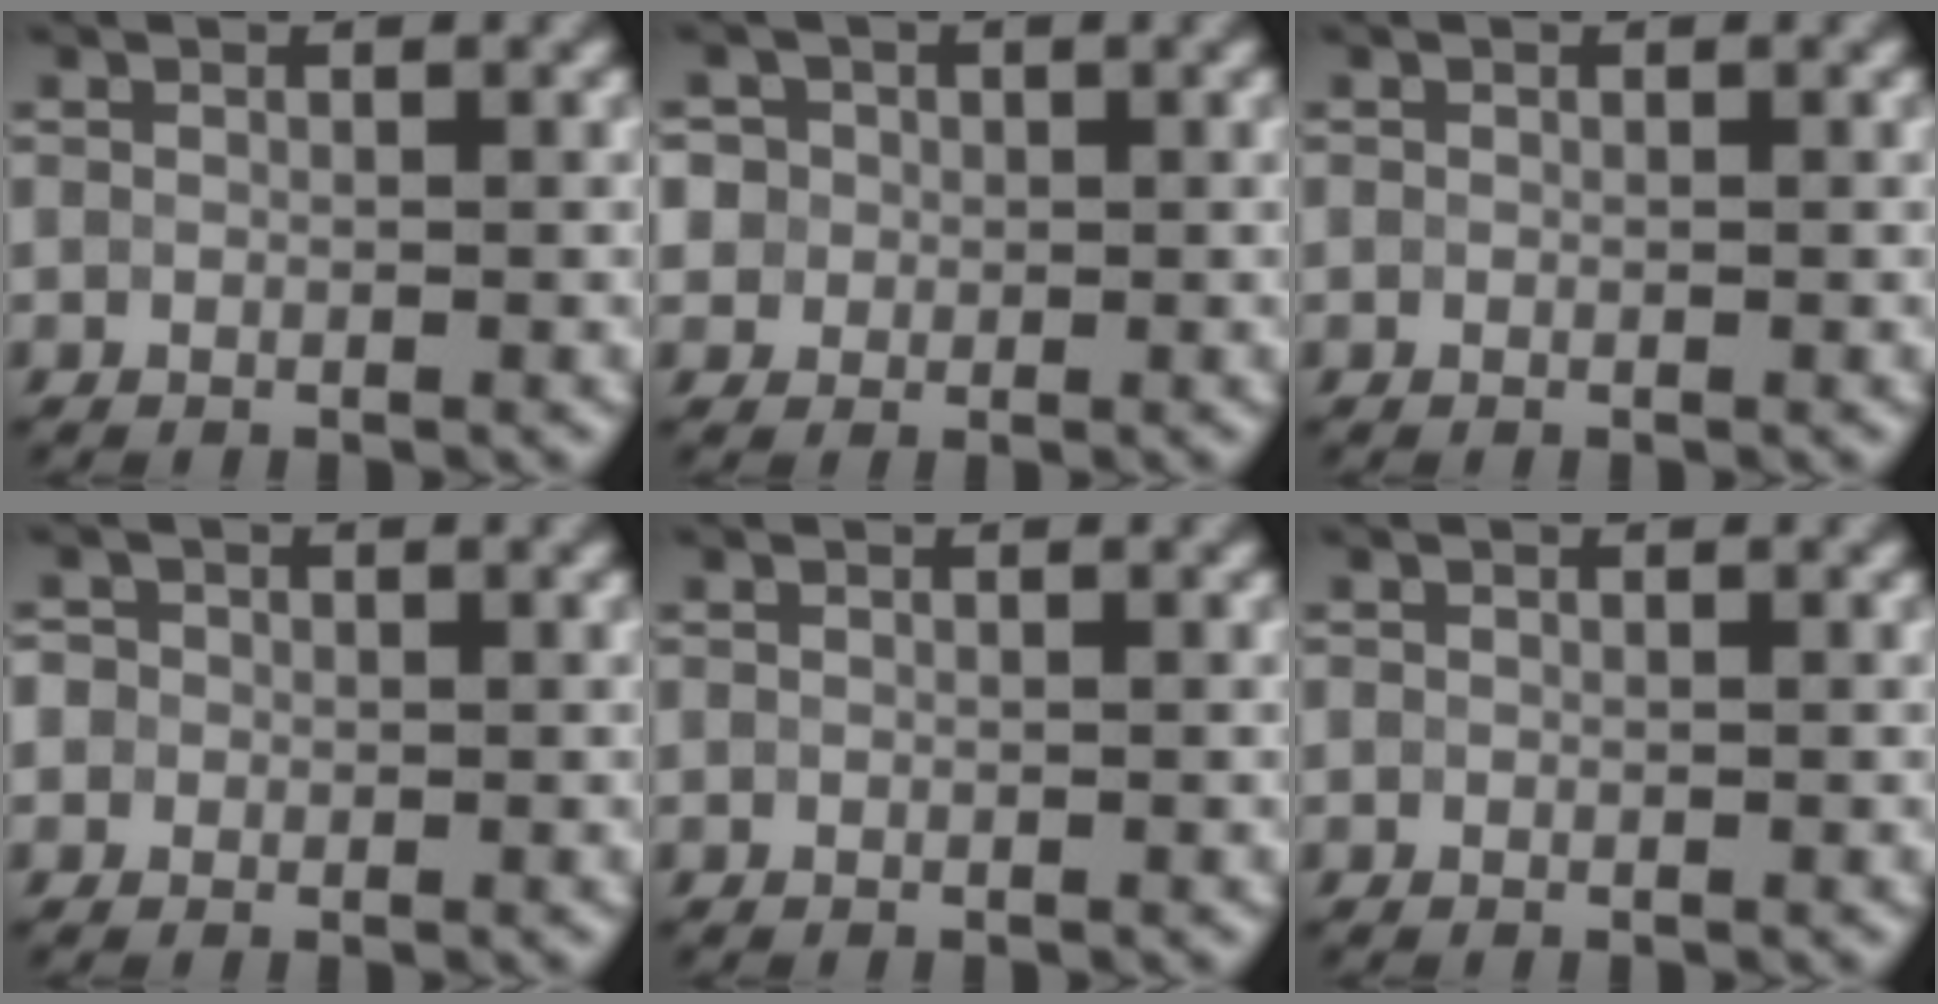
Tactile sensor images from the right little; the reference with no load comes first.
{"total": 5.2, "force": [0.5, 4.9, 1.5], "torque": [-0.029, 0.037, -0.021]}
{"total": 0.0}
{"total": 1.8, "force": [-0.1, 1.8, 0.4], "torque": [0.009, 0.017, -0.023]}
{"total": 0.0}
{"total": 0.0}